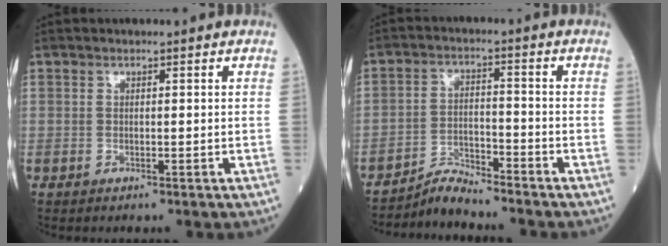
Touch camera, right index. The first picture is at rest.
{"total": 4.4, "force": [-4.4, -0.3, -0.2], "torque": [-0.001, -0.010, -0.078]}